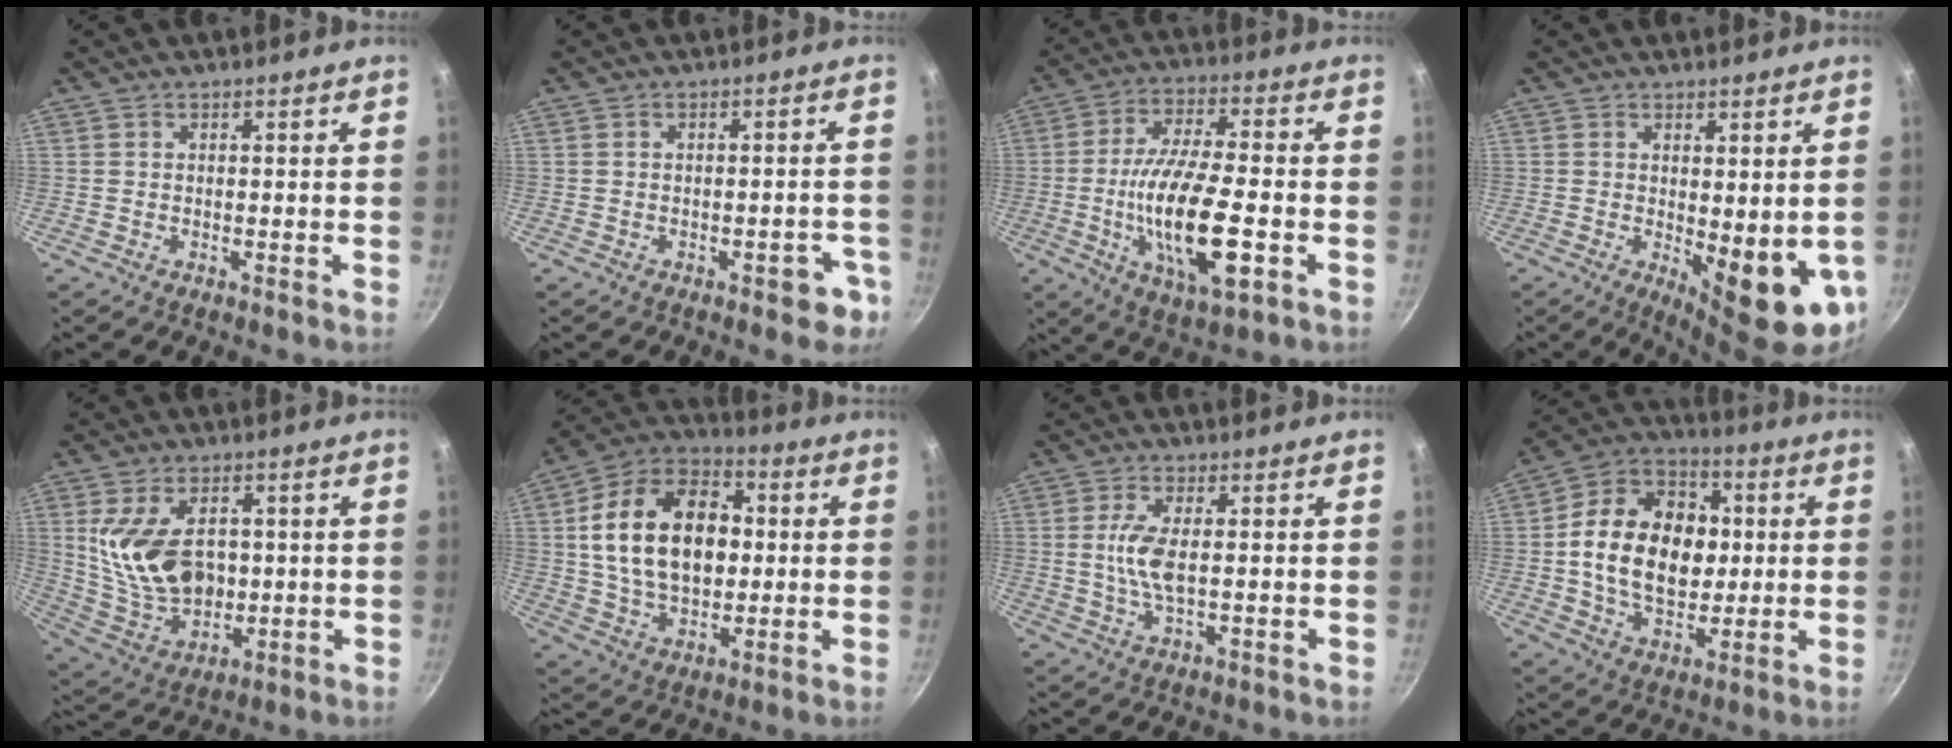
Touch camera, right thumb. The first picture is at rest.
{"total": 4.7, "force": [-2.3, 2.5, 3.4], "torque": [-0.014, 0.024, -0.019]}
{"total": 18.1, "force": [-4.2, 6.0, 16.6], "torque": [-0.304, 0.008, -0.077]}
{"total": 11.4, "force": [-1.3, 4.2, 10.5], "torque": [-0.118, -0.015, -0.004]}
{"total": 15.7, "force": [1.9, 10.4, 11.6], "torque": [-0.191, -0.020, 0.049]}
{"total": 21.1, "force": [2.1, 14.0, 15.6], "torque": [-0.238, 0.019, 0.032]}
{"total": 6.5, "force": [0.3, 2.5, 6.0], "torque": [-0.130, -0.001, 0.004]}
{"total": 19.4, "force": [0.9, 13.8, 13.6], "torque": [-0.192, 0.021, 0.008]}